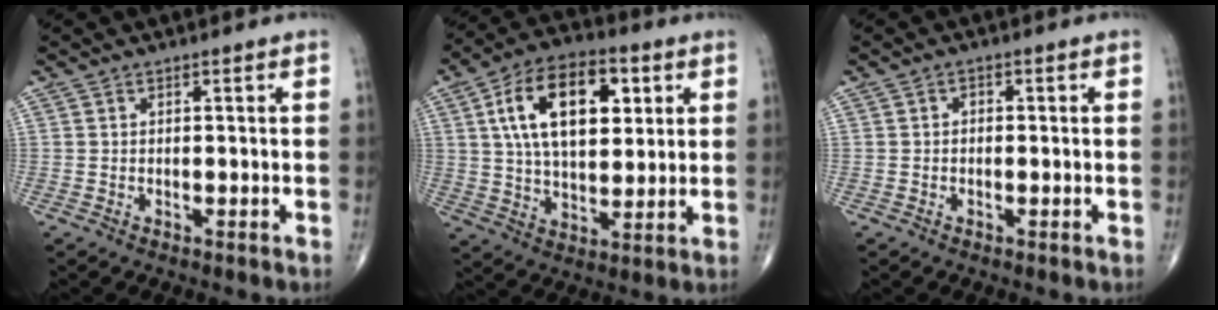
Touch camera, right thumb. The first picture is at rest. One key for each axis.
{"total": 18.4, "fx": 5.5, "fy": 10.1, "fz": 14.4, "tx": -0.219, "ty": -0.001, "tz": 0.092}
{"total": 1.1, "fx": 0.0, "fy": 0.9, "fz": 0.7, "tx": -0.004, "ty": 0.005, "tz": -0.003}